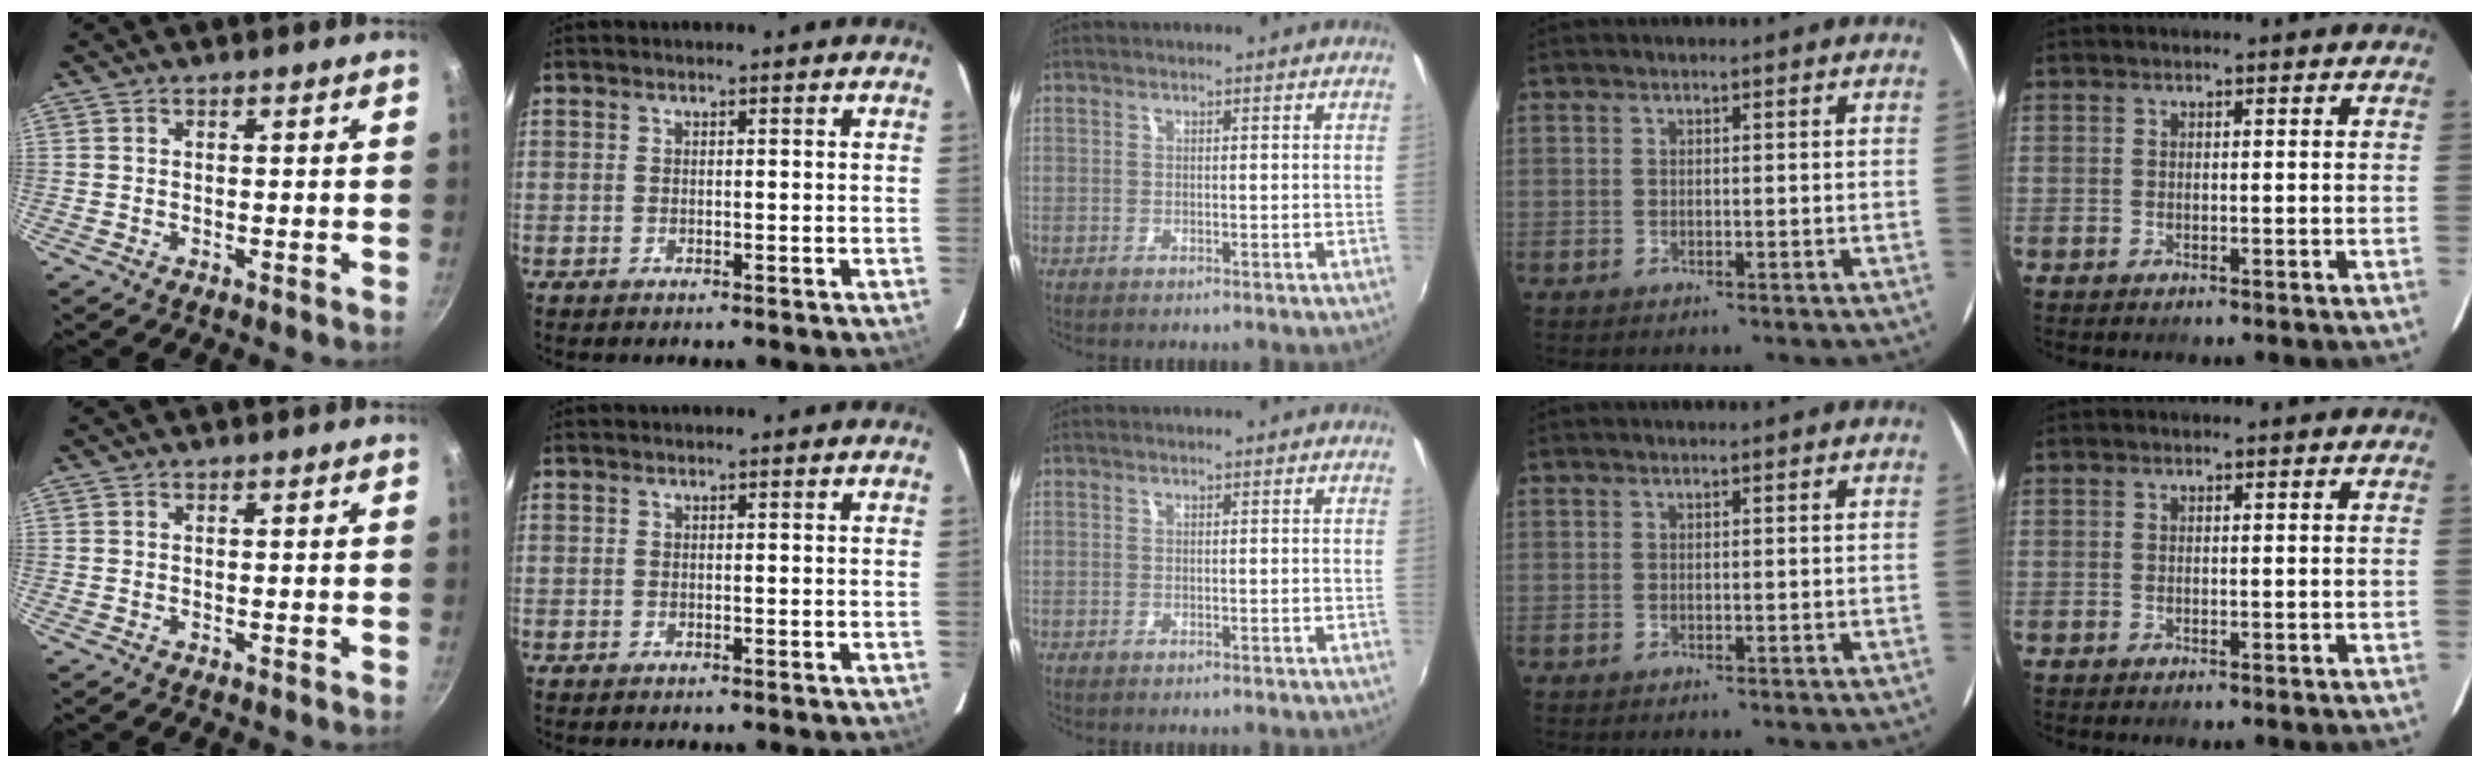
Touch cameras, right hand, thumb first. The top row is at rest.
{}